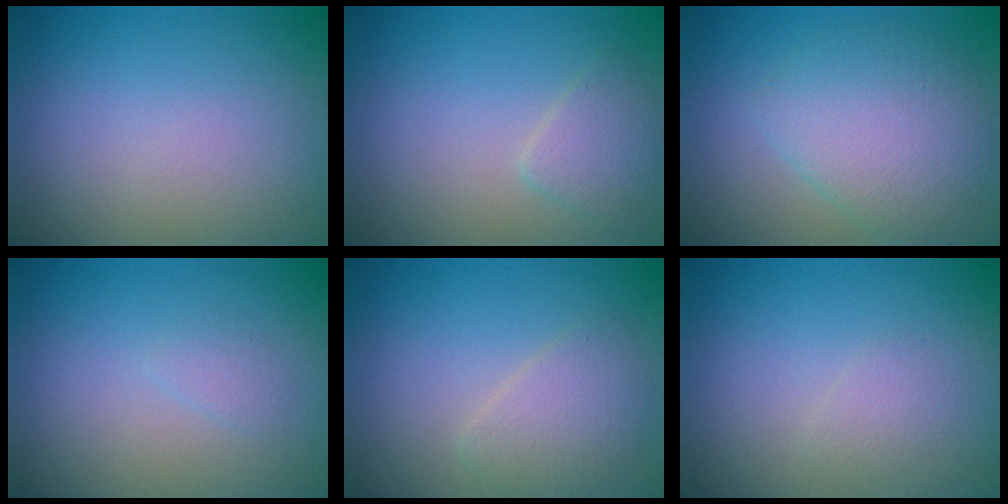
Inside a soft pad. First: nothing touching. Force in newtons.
{"total": 2.0, "press": 2.0, "slide": 0.1}
{"total": 5.0, "press": 5.0, "slide": 0.1}
{"total": 0.8, "press": 0.8, "slide": 0.0}
{"total": 2.5, "press": 2.5, "slide": 0.1}
{"total": 0.9, "press": 0.9, "slide": 0.0}